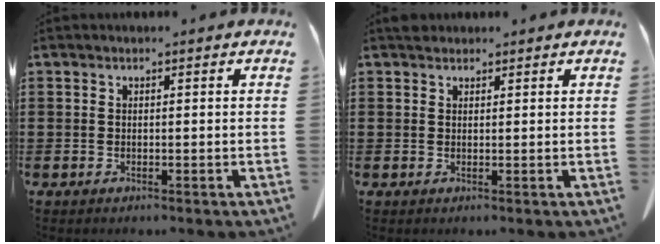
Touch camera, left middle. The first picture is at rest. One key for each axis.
{"total": 1.3, "fx": 1.2, "fy": 0.6, "fz": 0.2, "tx": -0.007, "ty": 0.003, "tz": 0.024}